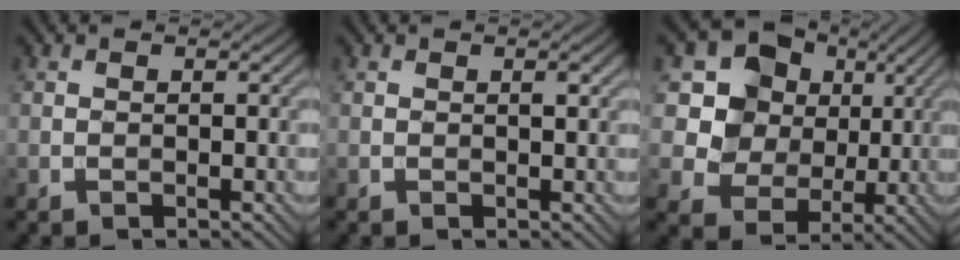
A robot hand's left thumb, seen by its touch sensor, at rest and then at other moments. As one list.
[{"total": 0.8, "force": [0.3, 0.1, 0.7], "torque": [-0.011, -0.001, 0.005]}, {"total": 11.2, "force": [3.4, 9.6, 4.8], "torque": [-0.110, 0.012, 0.052]}]